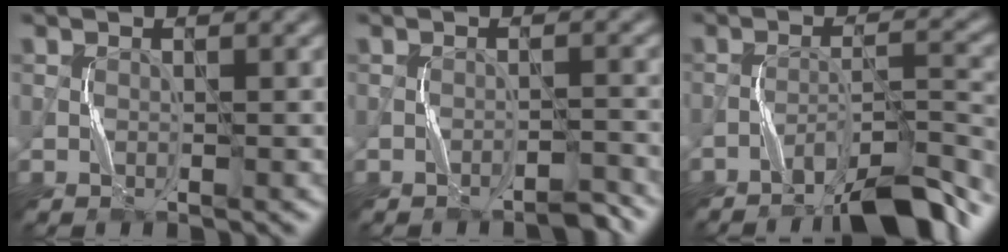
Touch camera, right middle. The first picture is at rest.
{"total": 1.6, "force": [-1.5, 0.1, 0.4], "torque": [-0.005, 0.008, -0.025]}
{"total": 7.2, "force": [-5.8, 0.9, 4.1], "torque": [-0.061, 0.011, -0.097]}